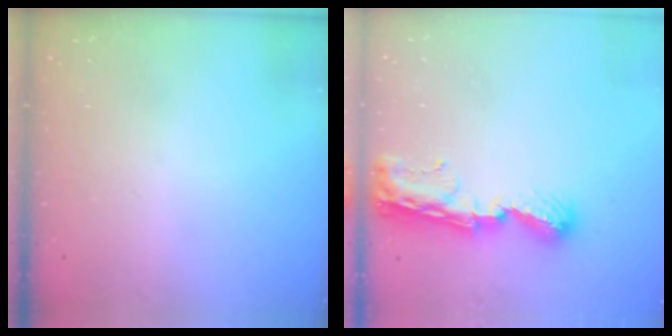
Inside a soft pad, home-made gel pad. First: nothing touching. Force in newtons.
{"total": 9.8, "press": 9.7, "slide": 1.0}